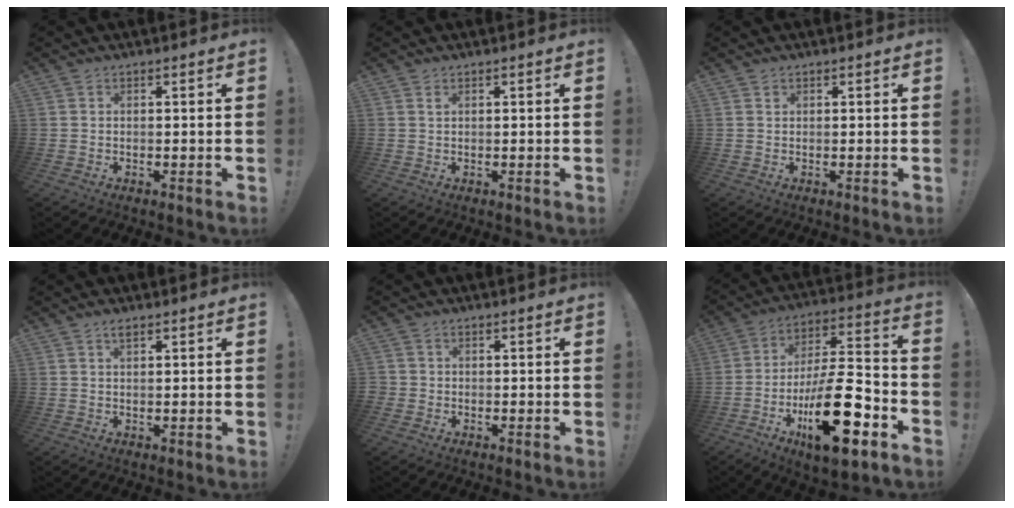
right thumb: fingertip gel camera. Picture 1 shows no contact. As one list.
[{"total": 0.7, "force": [0.5, 0.4, 0.3], "torque": [0.002, -0.003, 0.007]}, {"total": 0.7, "force": [0.5, 0.5, 0.0], "torque": [0.008, -0.002, 0.008]}, {"total": 1.6, "force": [1.3, 0.5, 0.9], "torque": [-0.003, -0.008, 0.020]}, {"total": 1.4, "force": [-0.6, 1.2, 0.3], "torque": [-0.004, 0.004, -0.011]}, {"total": 24.5, "force": [-9.6, 8.8, 20.8], "torque": [-0.354, 0.056, -0.148]}]